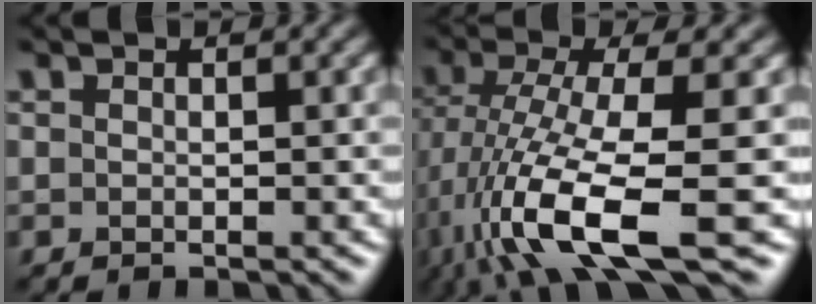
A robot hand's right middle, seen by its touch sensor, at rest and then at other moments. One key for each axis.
{"total": 10.9, "fx": -4.3, "fy": 3.2, "fz": 9.5, "tx": -0.196, "ty": -0.013, "tz": -0.078}